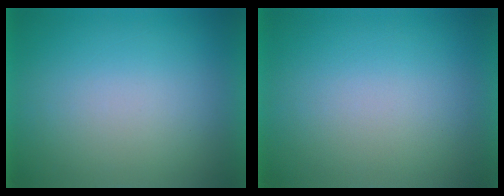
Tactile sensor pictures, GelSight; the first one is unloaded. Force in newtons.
{"total": 0.0}